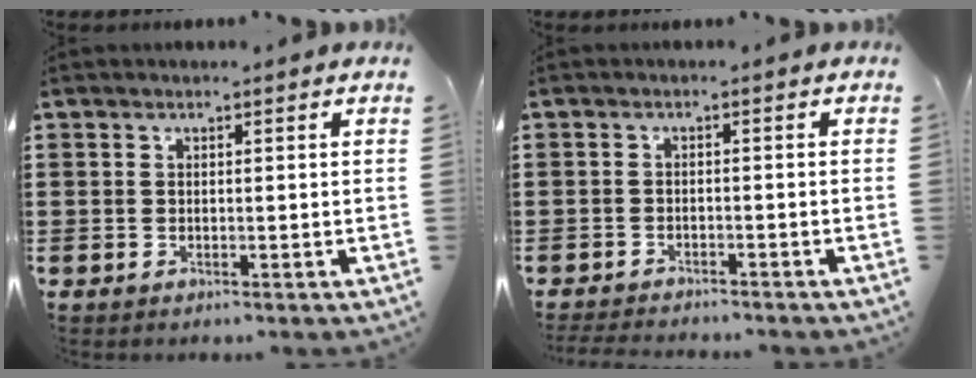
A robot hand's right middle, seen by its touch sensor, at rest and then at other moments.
{"total": 1.9, "force": [-1.8, 0.0, 0.2], "torque": [-0.009, -0.002, -0.038]}